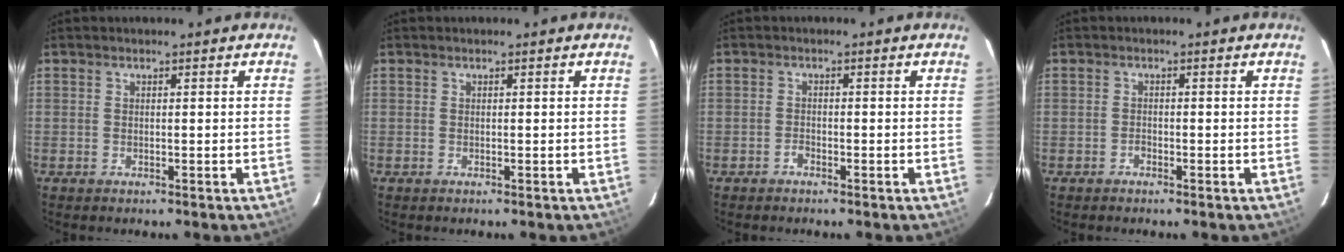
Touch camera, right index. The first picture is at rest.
{"total": 0.0}
{"total": 1.1, "force": [-0.9, 0.5, 0.3], "torque": [-0.004, 0.002, -0.020]}
{"total": 0.9, "force": [-0.7, 0.5, 0.1], "torque": [-0.002, 0.003, -0.014]}